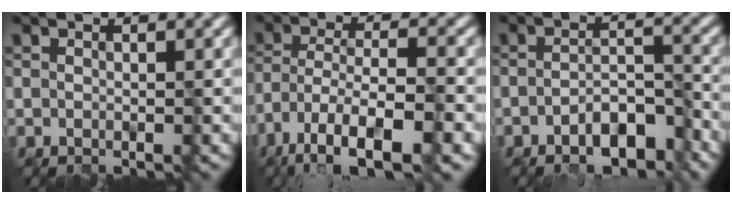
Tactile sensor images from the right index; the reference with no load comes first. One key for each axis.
{"total": 10.1, "fx": -6.0, "fy": 3.4, "fz": 7.4, "tx": -0.139, "ty": -0.006, "tz": -0.113}
{"total": 6.2, "fx": -3.9, "fy": 2.5, "fz": 4.2, "tx": -0.061, "ty": 0.004, "tz": -0.064}